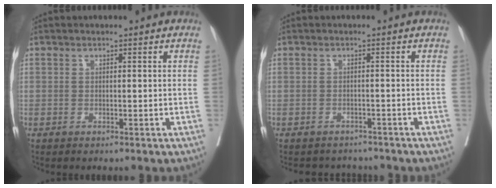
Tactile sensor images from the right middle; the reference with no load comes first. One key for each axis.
{"total": 4.6, "fx": -4.2, "fy": 1.7, "fz": 0.0, "tx": 0.002, "ty": 0.001, "tz": -0.053}